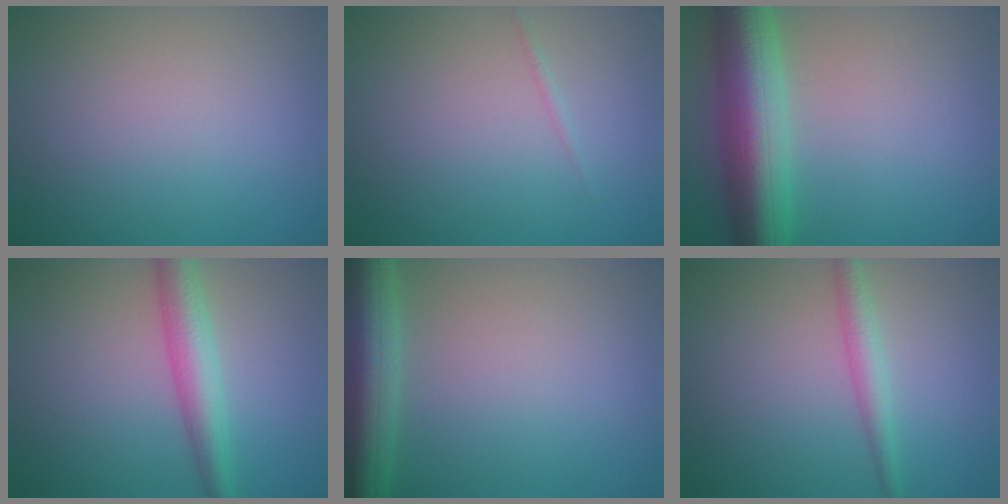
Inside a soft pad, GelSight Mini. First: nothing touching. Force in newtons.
{"total": 0.5, "press": 0.5, "slide": 0.0}
{"total": 9.9, "press": 9.9, "slide": 0.2}
{"total": 4.5, "press": 4.5, "slide": 0.1}
{"total": 7.5, "press": 7.4, "slide": 0.4}
{"total": 2.4, "press": 2.4, "slide": 0.0}